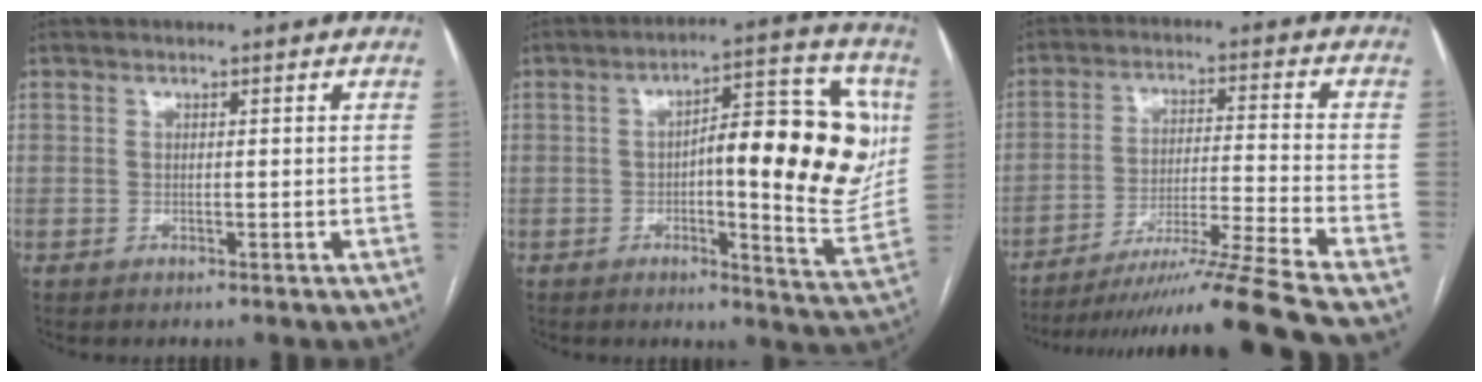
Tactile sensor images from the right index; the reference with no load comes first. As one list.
[{"total": 18.2, "force": [2.0, 4.4, 17.5], "torque": [-0.224, 0.025, 0.030]}, {"total": 18.3, "force": [-15.7, -4.4, 8.3], "torque": [-0.130, -0.029, -0.255]}]